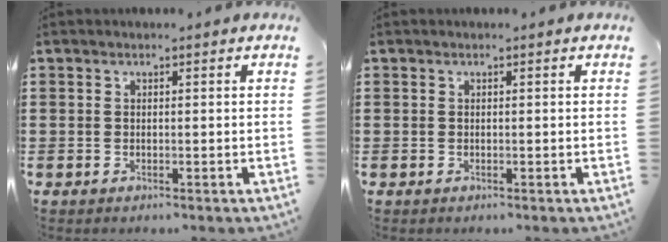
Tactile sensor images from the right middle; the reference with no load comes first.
{"total": 0.0}